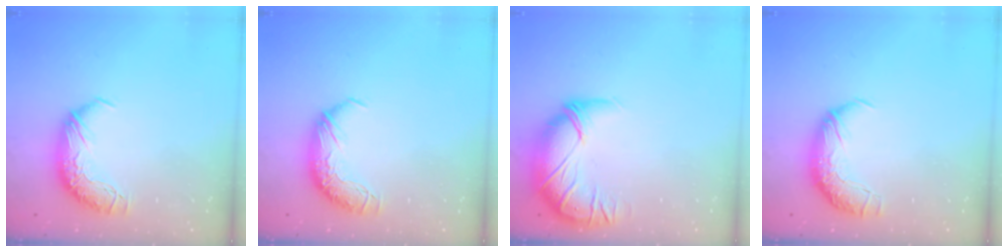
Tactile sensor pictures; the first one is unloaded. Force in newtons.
{"total": 0.0}
{"total": 2.8, "press": 0.1, "slide": 2.8}
{"total": 2.4, "press": 1.2, "slide": 2.1}